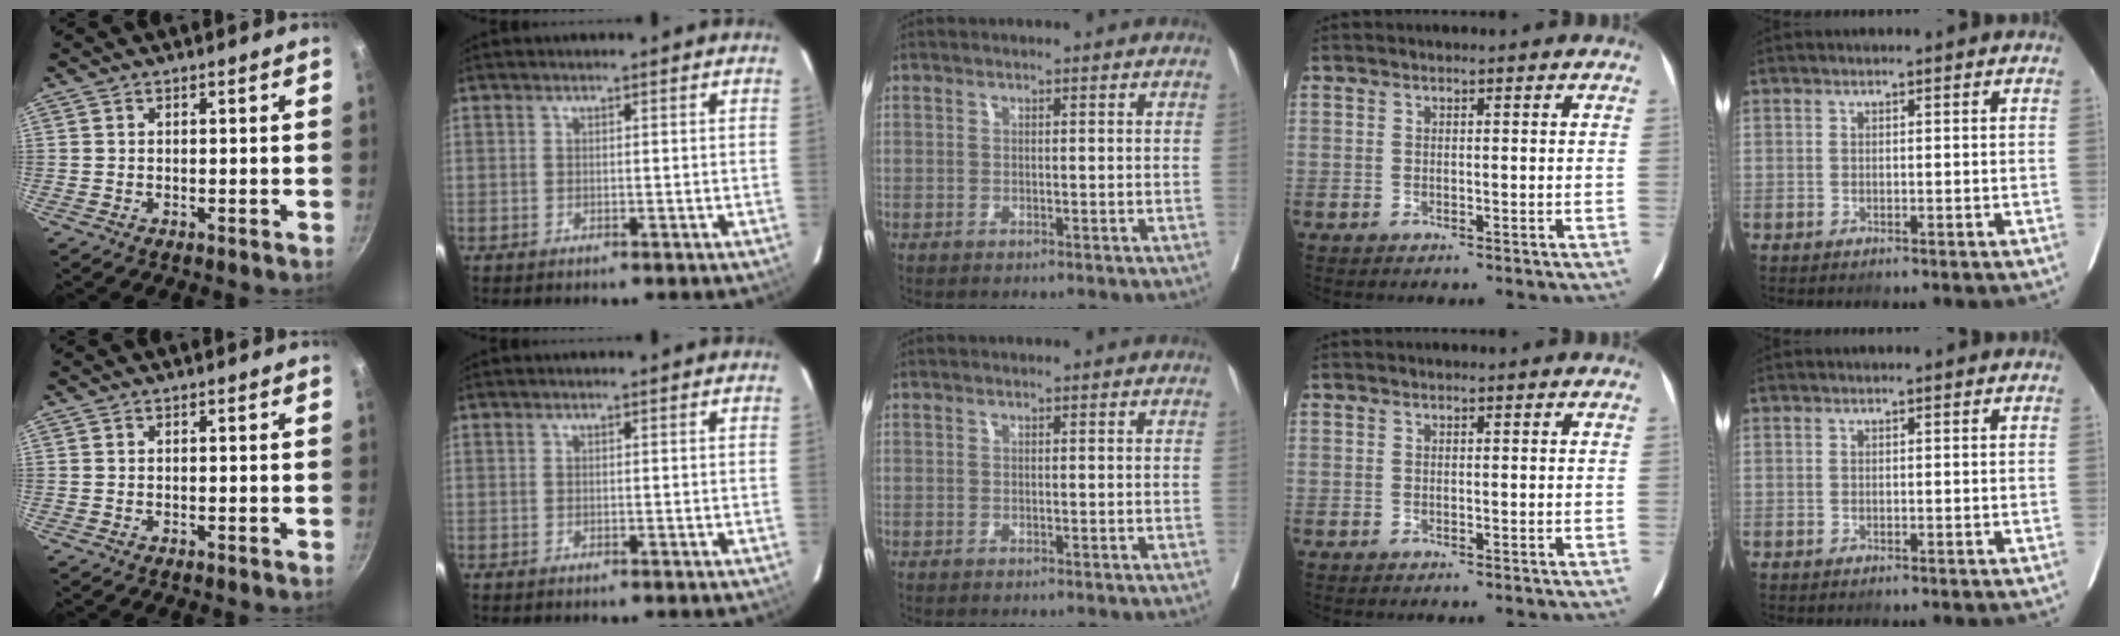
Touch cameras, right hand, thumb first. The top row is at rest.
{}